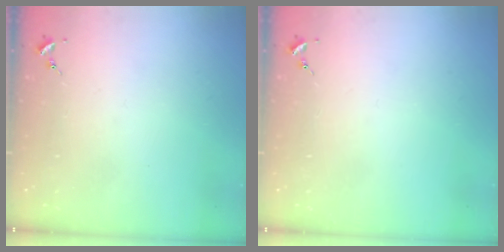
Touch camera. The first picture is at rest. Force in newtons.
{"total": 0.0}